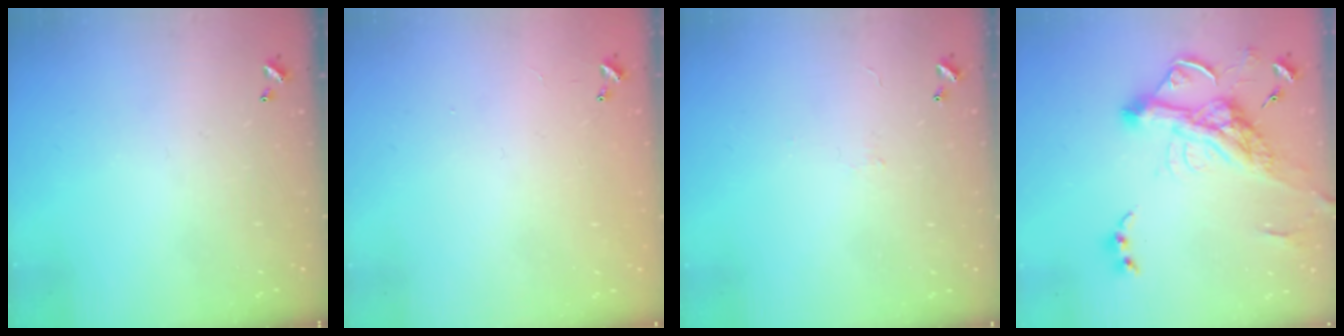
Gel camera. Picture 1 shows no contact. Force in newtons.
{"total": 11.8, "press": 11.8, "slide": 0.3}
{"total": 0.6, "press": 0.5, "slide": 0.4}
{"total": 10.1, "press": 9.9, "slide": 2.0}